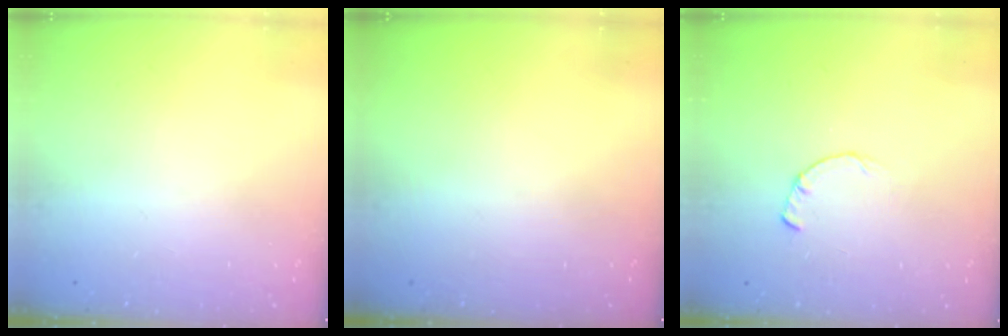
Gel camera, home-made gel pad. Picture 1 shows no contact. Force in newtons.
{"total": 0.0}
{"total": 0.8, "press": 0.8, "slide": 0.2}